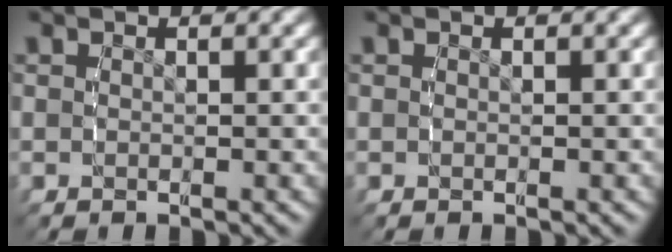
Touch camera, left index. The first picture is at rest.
{"total": 0.0}